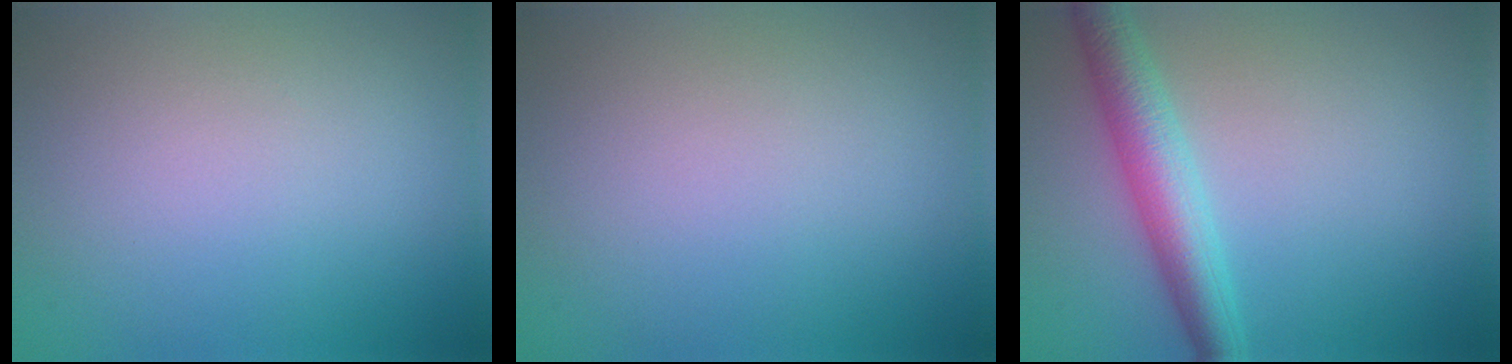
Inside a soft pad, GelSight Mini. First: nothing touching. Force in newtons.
{"total": 0.0}
{"total": 4.6, "press": 4.6, "slide": 0.1}